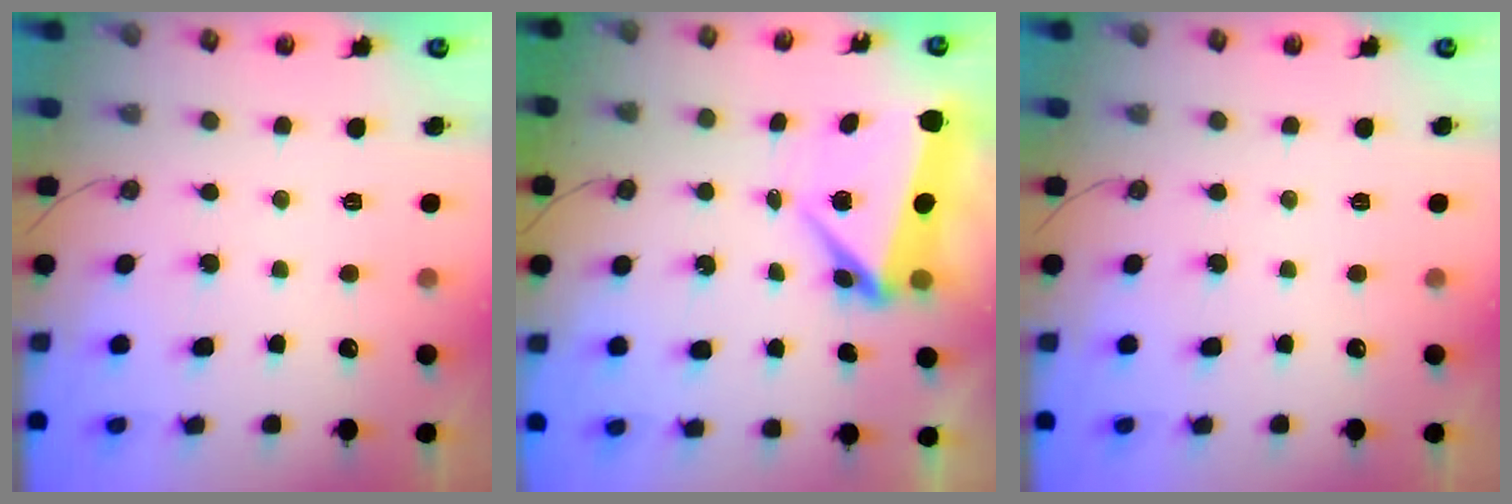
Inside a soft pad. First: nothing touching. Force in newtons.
{"total": 6.5, "press": 6.3, "slide": 1.7}
{"total": 0.0}